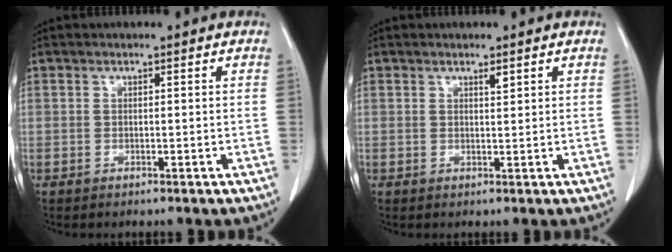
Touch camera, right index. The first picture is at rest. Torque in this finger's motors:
{"motor_torque": [0.08, 0.05, 0.00, 0.02]}